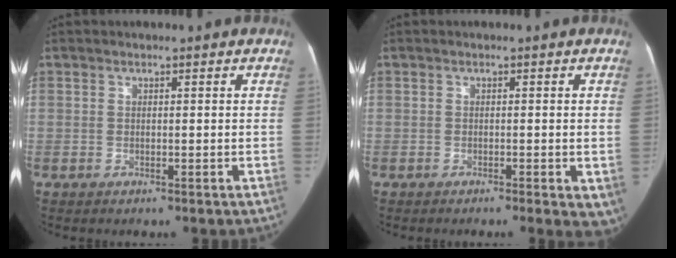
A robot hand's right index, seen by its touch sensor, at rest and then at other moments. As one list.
[{"total": 5.1, "force": [-2.7, 1.4, 4.1], "torque": [-0.035, -0.010, -0.040]}]